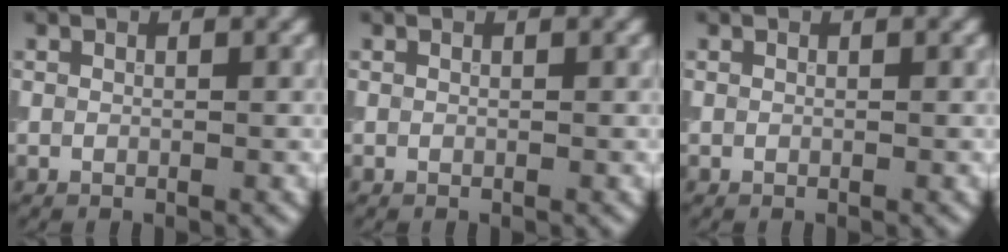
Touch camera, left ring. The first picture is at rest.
{"total": 0.0}
{"total": 0.0}